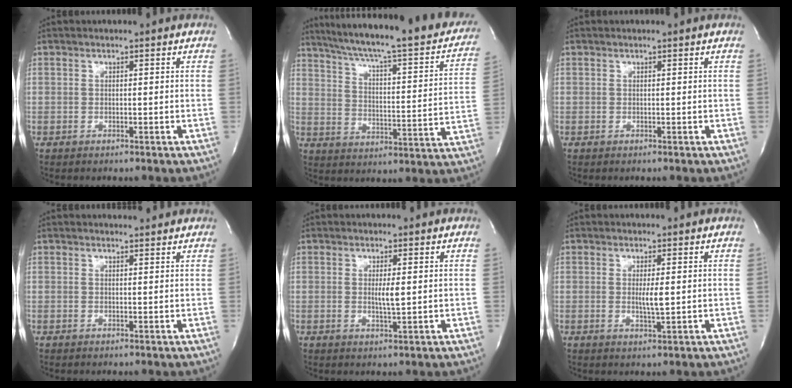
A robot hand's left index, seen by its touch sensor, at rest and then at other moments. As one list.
[{"total": 28.3, "force": [23.1, 4.1, 15.8], "torque": [-0.238, -0.029, 0.294]}, {"total": 0.0}, {"total": 2.7, "force": [2.7, 0.2, 0.3], "torque": [-0.013, 0.002, 0.028]}, {"total": 2.2, "force": [0.1, 0.1, 2.2], "torque": [-0.043, -0.008, 0.002]}, {"total": 2.3, "force": [0.0, 0.1, 2.3], "torque": [-0.045, -0.009, 0.001]}]